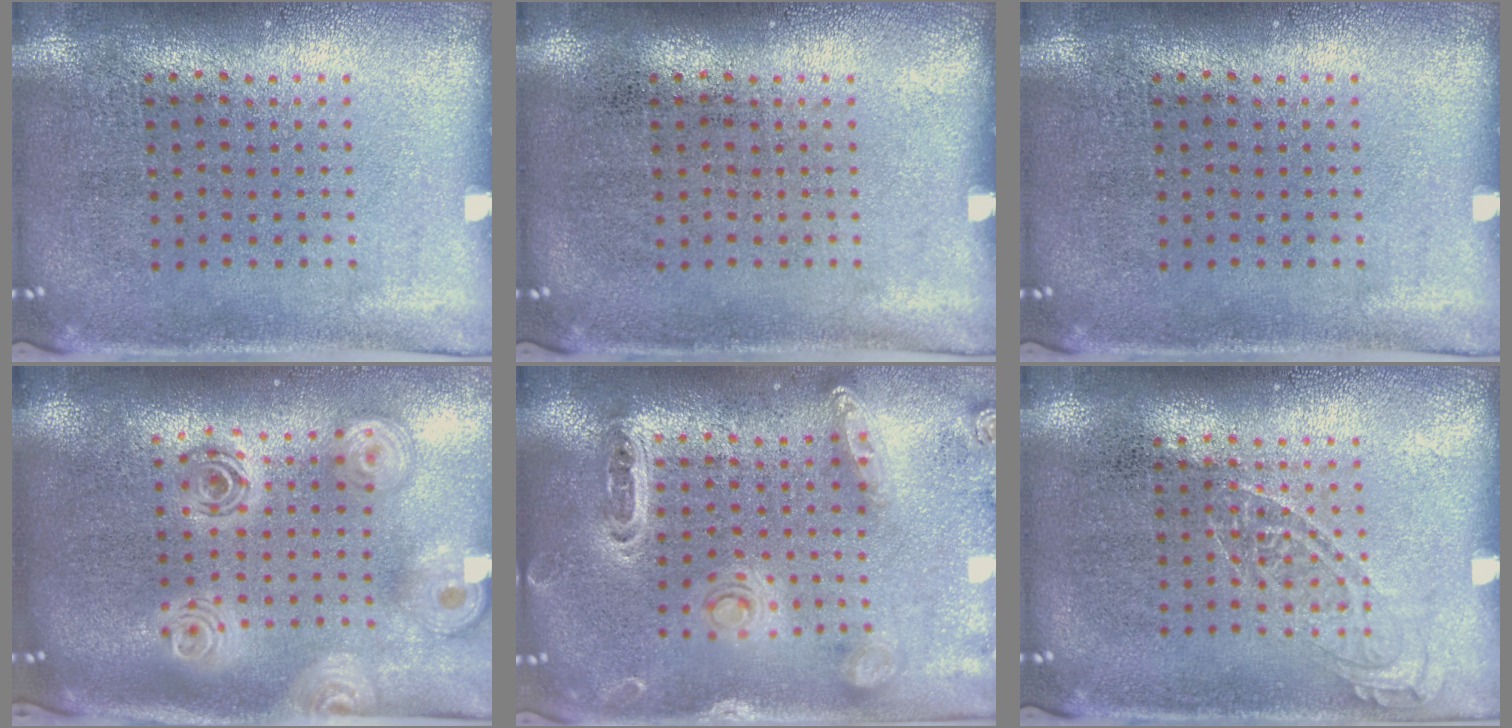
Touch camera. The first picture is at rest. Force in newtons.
{"total": 0.0}
{"total": 0.0}
{"total": 2.4, "press": 1.9, "slide": 1.5}
{"total": 1.3, "press": 1.3, "slide": 0.2}
{"total": 1.5, "press": 1.4, "slide": 0.2}